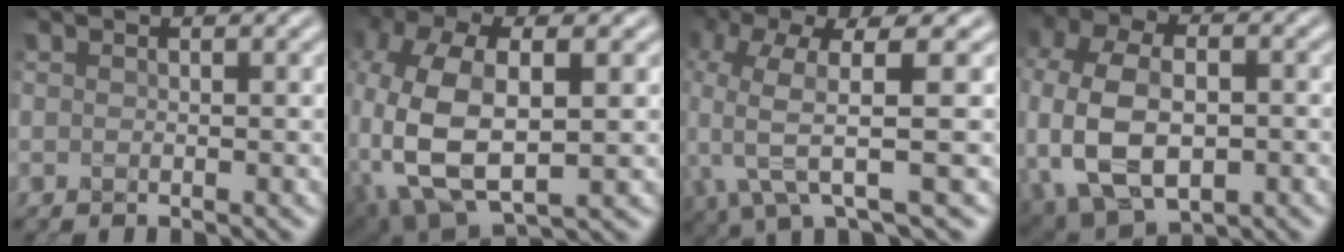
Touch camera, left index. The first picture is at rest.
{"total": 11.3, "force": [-0.7, 6.5, 9.2], "torque": [-0.221, 0.000, -0.012]}
{"total": 7.3, "force": [0.1, 2.0, 7.0], "torque": [-0.151, -0.004, -0.002]}
{"total": 11.5, "force": [-2.0, 8.0, 8.1], "torque": [-0.197, -0.017, -0.027]}